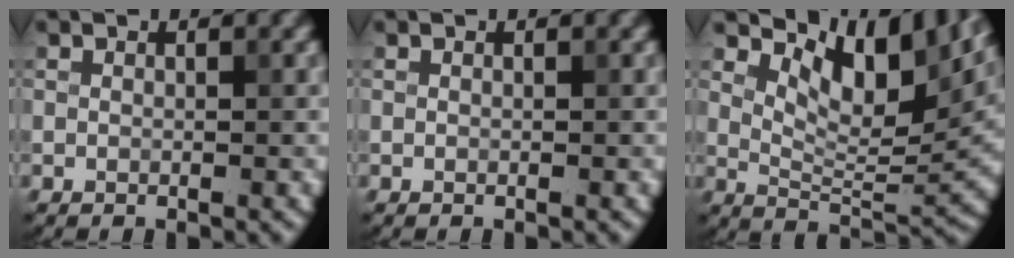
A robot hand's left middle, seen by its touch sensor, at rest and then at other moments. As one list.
[{"total": 0.0}, {"total": 9.1, "force": [5.2, 3.8, 6.4], "torque": [-0.096, -0.003, 0.091]}]